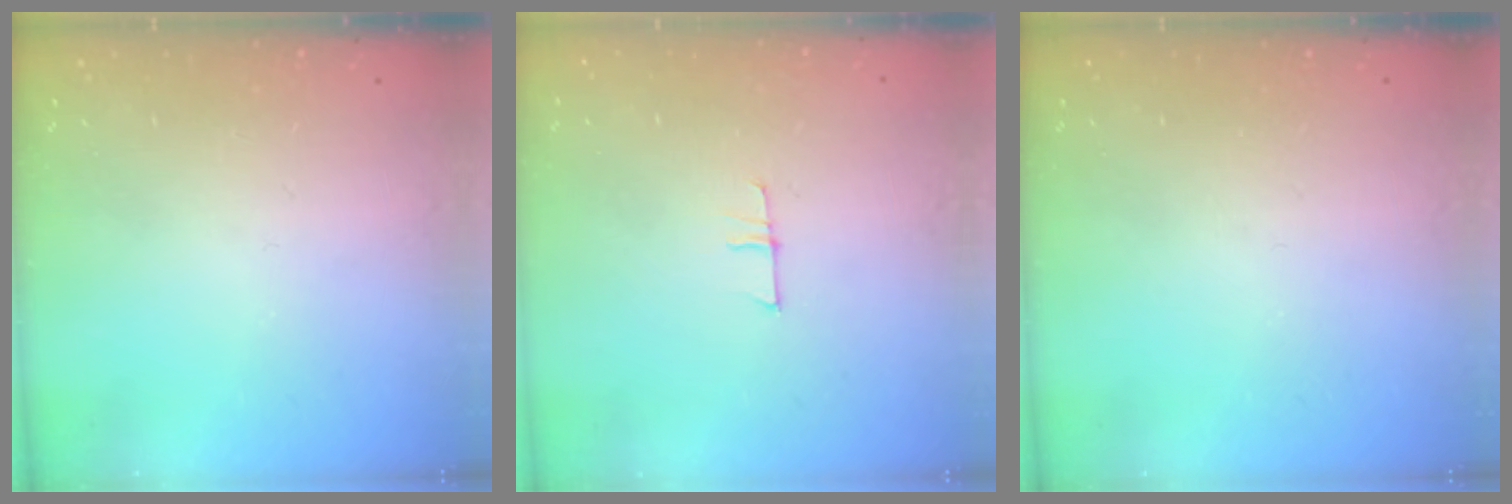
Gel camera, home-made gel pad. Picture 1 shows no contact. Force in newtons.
{"total": 5.3, "press": 5.3, "slide": 0.4}
{"total": 0.0}